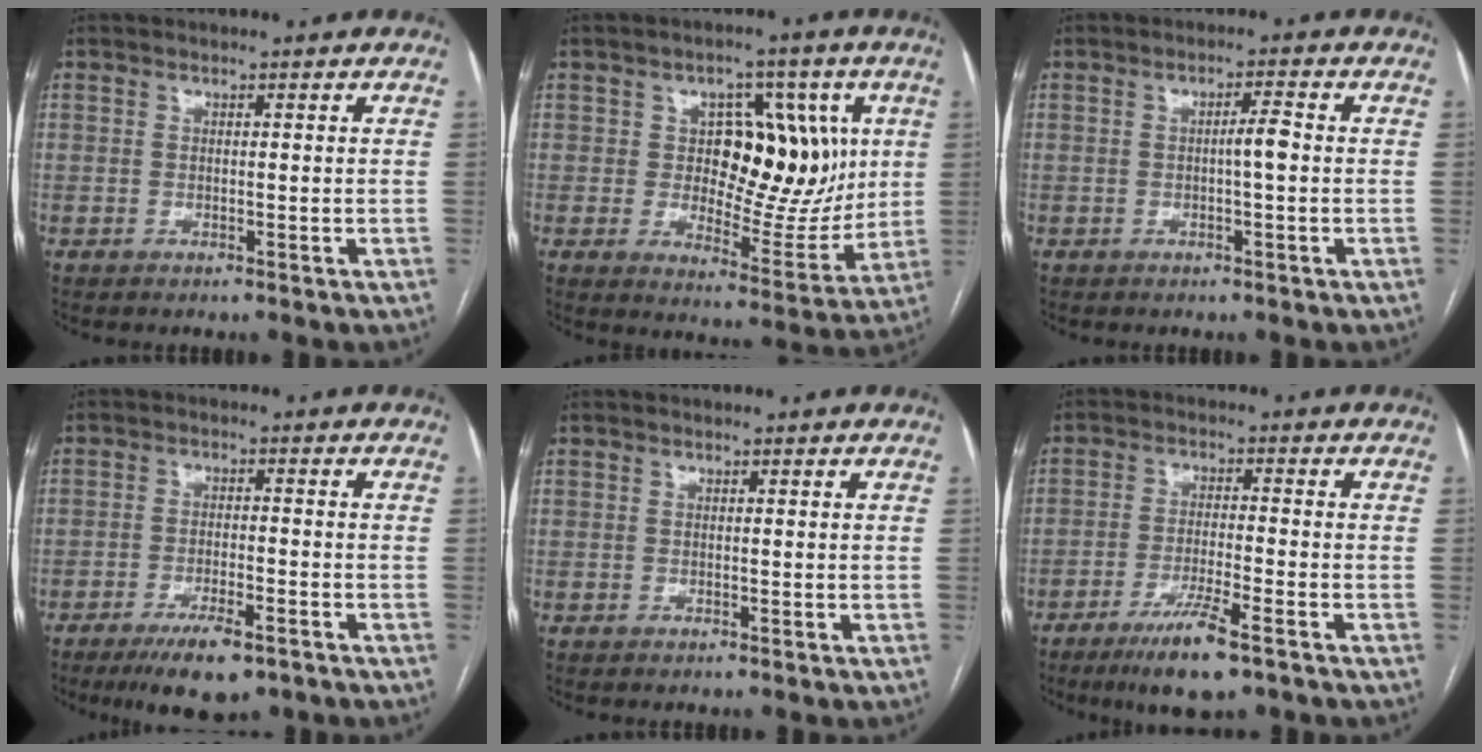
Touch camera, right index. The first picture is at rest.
{"total": 13.4, "force": [2.5, 7.4, 10.9], "torque": [-0.133, 0.018, 0.047]}
{"total": 2.6, "force": [-0.2, 0.1, 2.6], "torque": [-0.041, 0.003, -0.005]}
{"total": 7.9, "force": [-5.4, 2.0, 5.5], "torque": [-0.093, -0.012, -0.086]}
{"total": 0.0}
{"total": 8.2, "force": [-5.3, 0.5, 6.3], "torque": [-0.117, -0.019, -0.089]}